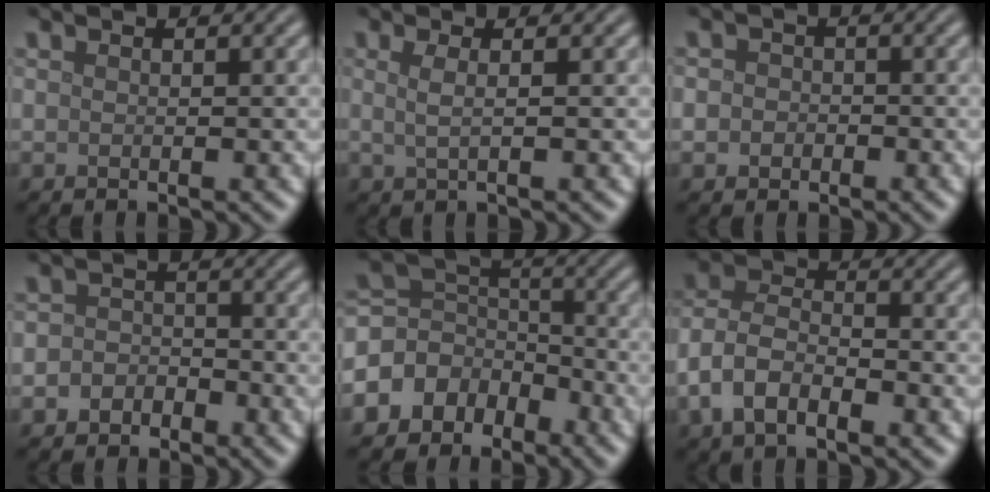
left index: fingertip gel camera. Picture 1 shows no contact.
{"total": 1.7, "force": [0.3, 0.7, 1.6], "torque": [-0.027, -0.004, -0.003]}
{"total": 2.1, "force": [-0.2, 2.0, 0.8], "torque": [0.008, 0.005, -0.024]}
{"total": 2.3, "force": [-1.1, 1.8, 0.8], "torque": [0.008, 0.006, -0.035]}
{"total": 6.5, "force": [-3.6, 5.1, 1.8], "torque": [-0.023, 0.022, -0.088]}
{"total": 5.6, "force": [-2.3, 3.1, 4.1], "torque": [-0.074, 0.004, -0.052]}